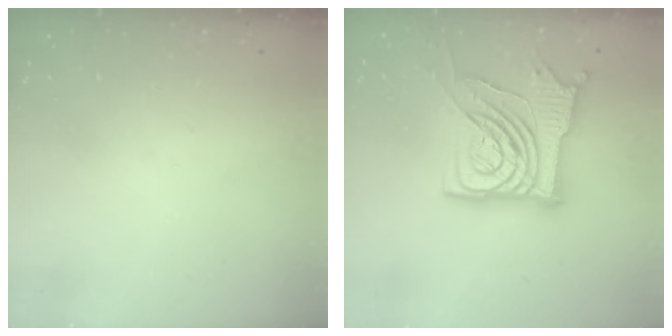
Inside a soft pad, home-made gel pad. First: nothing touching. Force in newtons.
{"total": 17.0, "press": 16.9, "slide": 1.7}